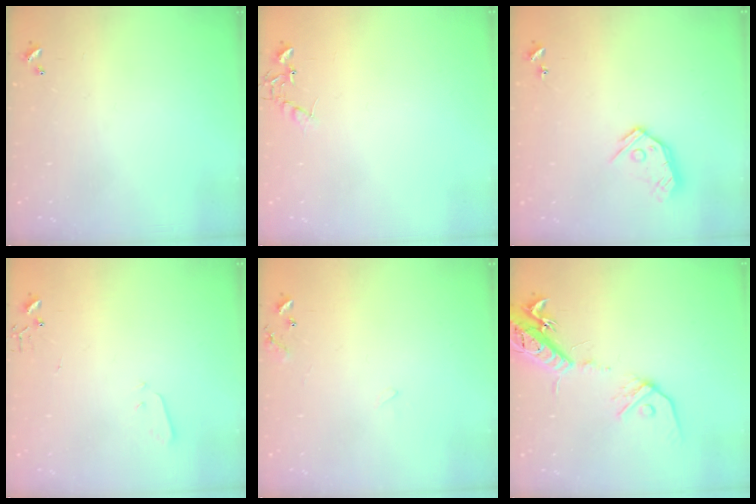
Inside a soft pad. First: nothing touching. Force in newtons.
{"total": 6.8, "press": 6.8, "slide": 0.3}
{"total": 9.9, "press": 9.9, "slide": 0.8}
{"total": 2.1, "press": 2.1, "slide": 0.3}
{"total": 6.1, "press": 6.1, "slide": 0.5}
{"total": 16.6, "press": 16.3, "slide": 3.5}